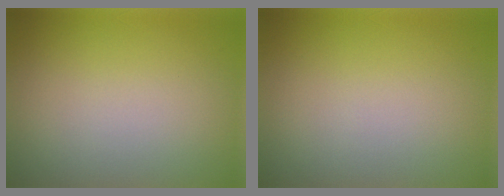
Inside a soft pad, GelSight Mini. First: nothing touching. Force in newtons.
{"total": 0.0}